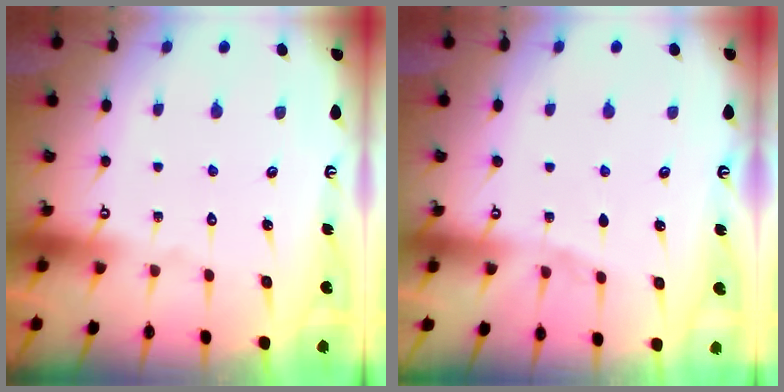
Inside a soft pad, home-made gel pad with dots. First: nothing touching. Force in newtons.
{"total": 2.8, "press": 2.7, "slide": 0.3}